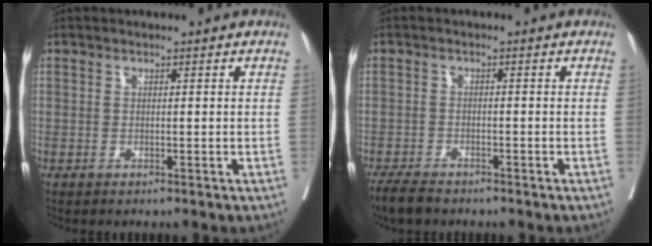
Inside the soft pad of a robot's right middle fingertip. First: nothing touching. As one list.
[{"total": 4.1, "force": [-3.6, 1.1, 1.8], "torque": [-0.031, -0.008, -0.062]}]